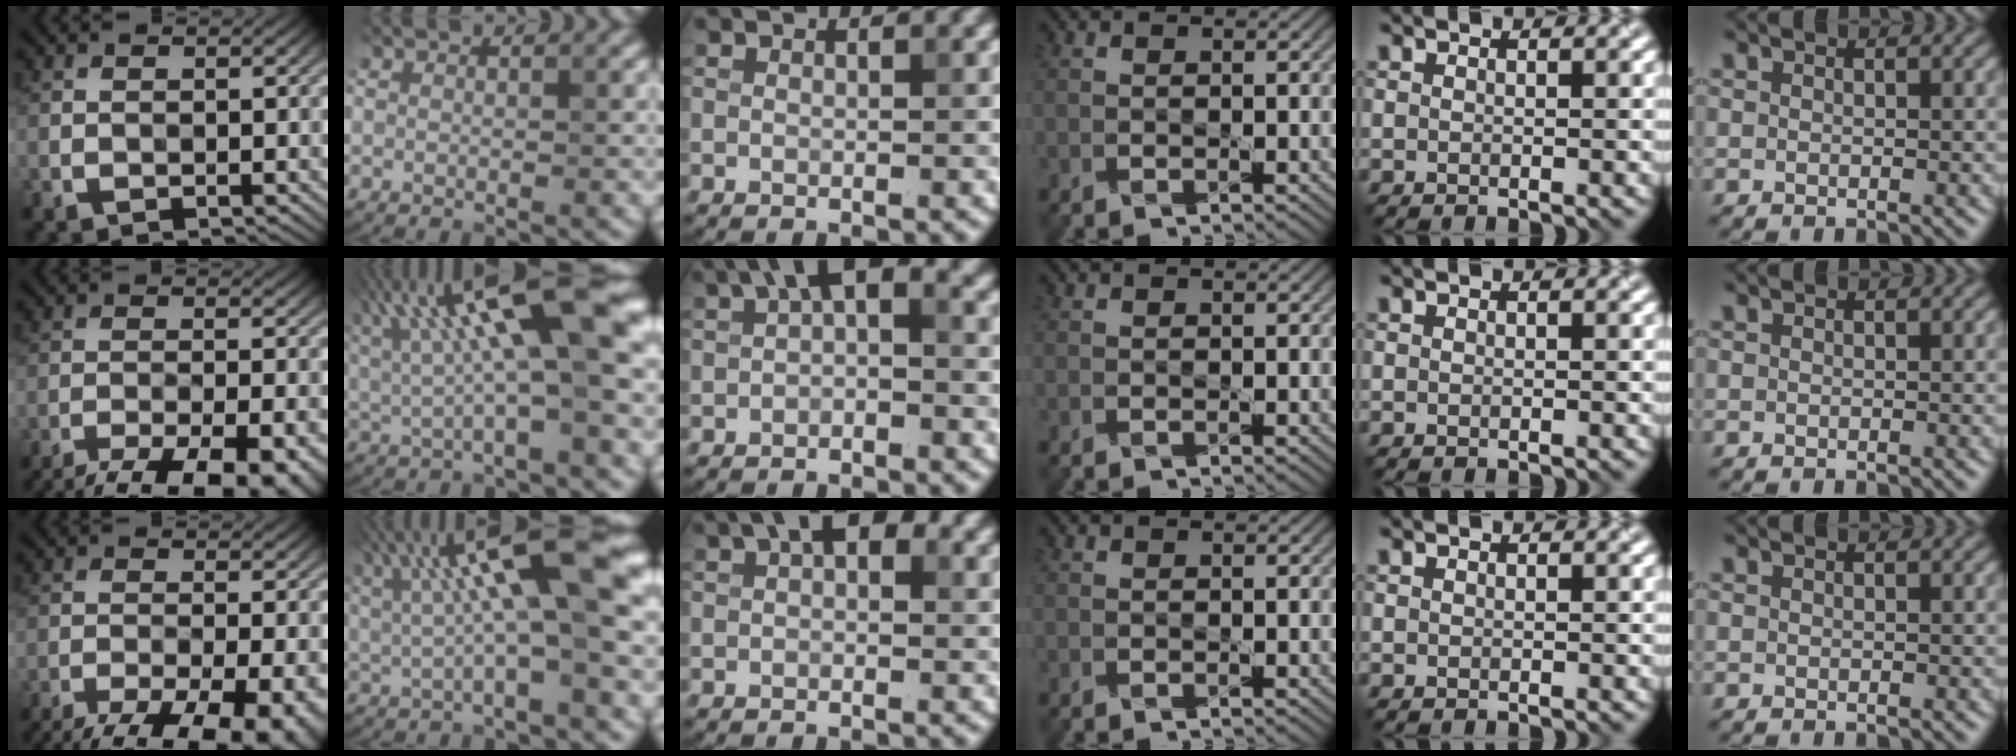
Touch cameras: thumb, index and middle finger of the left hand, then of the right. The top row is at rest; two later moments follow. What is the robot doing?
{"motion": "shake", "object": "handbell"}